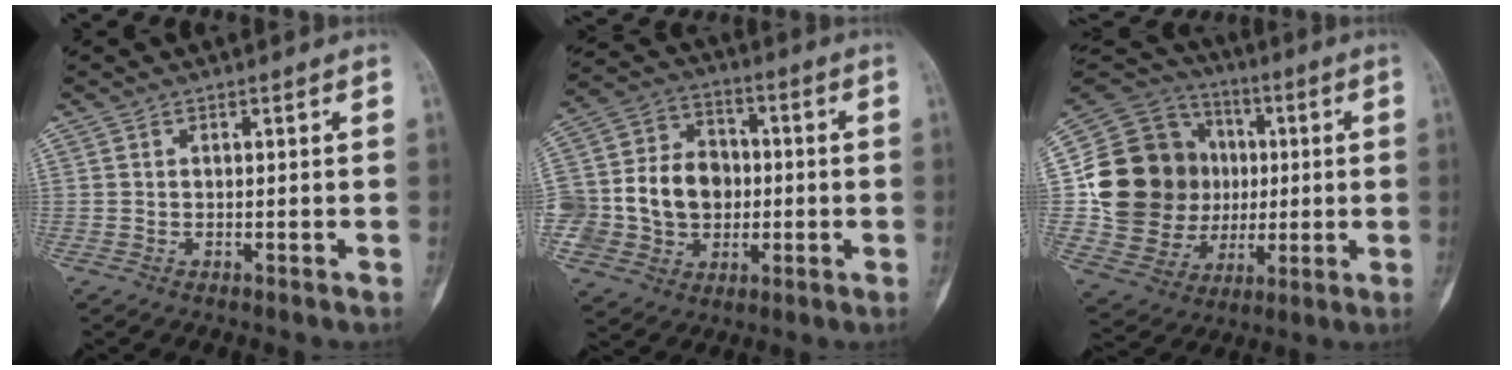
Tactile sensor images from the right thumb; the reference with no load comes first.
{"total": 17.5, "force": [-1.1, 14.8, 9.4], "torque": [-0.140, 0.039, -0.008]}
{"total": 23.8, "force": [1.5, 20.0, 12.8], "torque": [-0.195, 0.032, 0.047]}